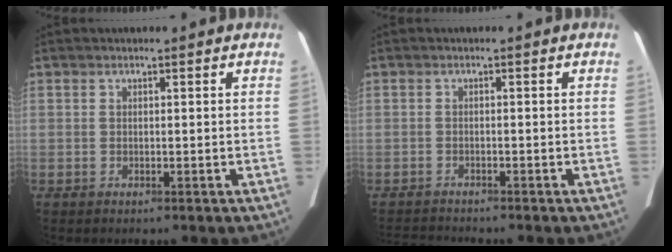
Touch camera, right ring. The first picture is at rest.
{"total": 3.3, "force": [-3.2, -0.1, 0.4], "torque": [-0.010, -0.015, -0.051]}